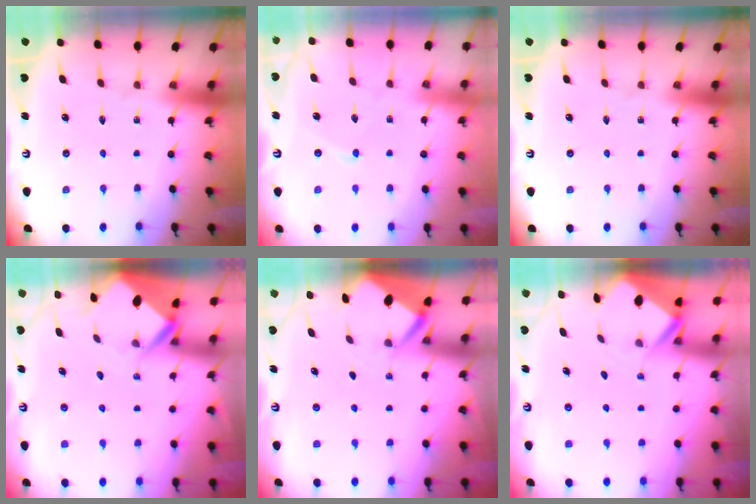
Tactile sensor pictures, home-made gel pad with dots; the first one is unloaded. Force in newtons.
{"total": 4.0, "press": 4.0, "slide": 0.4}
{"total": 0.0}
{"total": 5.5, "press": 5.5, "slide": 0.4}
{"total": 2.7, "press": 2.7, "slide": 0.3}
{"total": 2.4, "press": 2.4, "slide": 0.1}